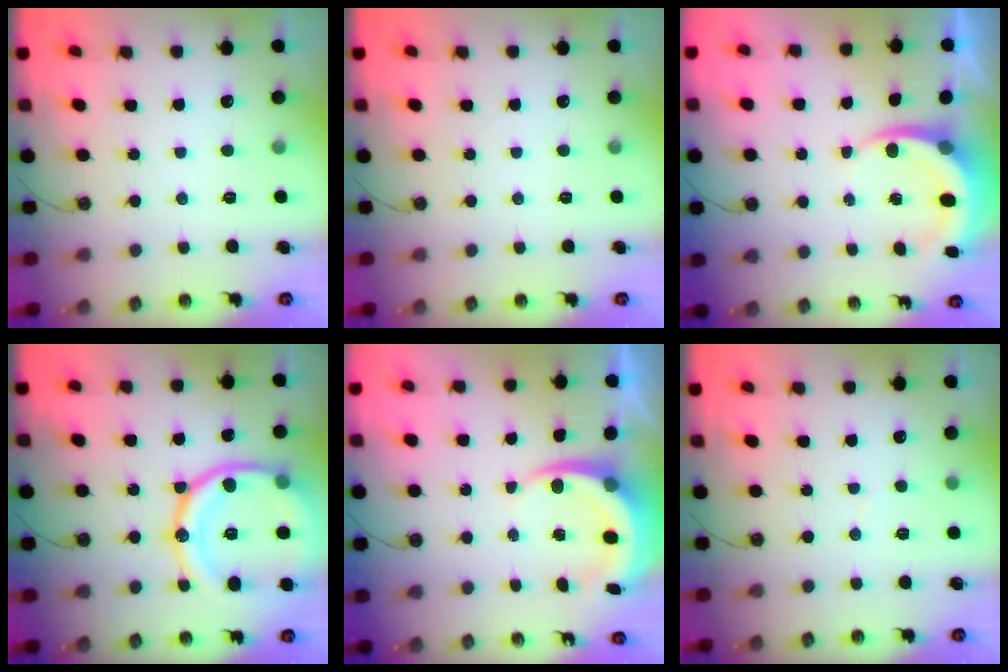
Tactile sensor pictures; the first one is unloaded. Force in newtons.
{"total": 0.0}
{"total": 6.2, "press": 6.1, "slide": 0.9}
{"total": 22.3, "press": 22.2, "slide": 2.5}
{"total": 5.9, "press": 5.9, "slide": 0.4}
{"total": 2.3, "press": 2.3, "slide": 0.3}